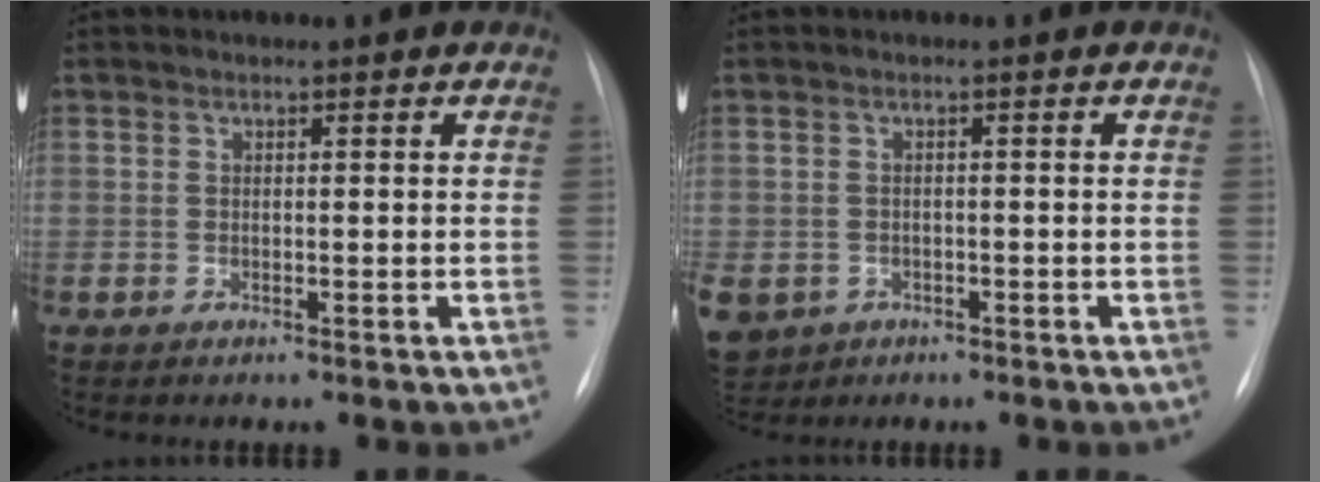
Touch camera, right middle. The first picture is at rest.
{"total": 9.6, "force": [-4.6, 7.9, 3.1], "torque": [-0.099, -0.002, -0.063]}